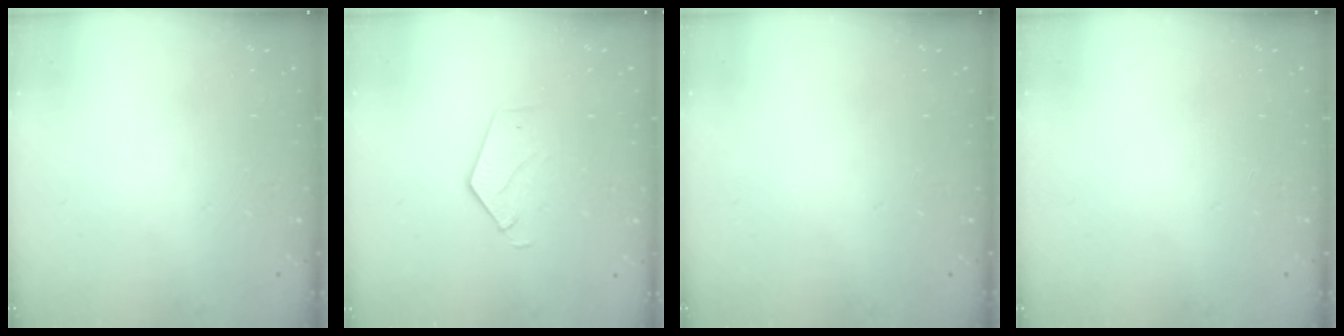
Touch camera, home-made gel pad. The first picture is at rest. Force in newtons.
{"total": 3.0, "press": 3.0, "slide": 0.2}
{"total": 0.0}
{"total": 0.0}